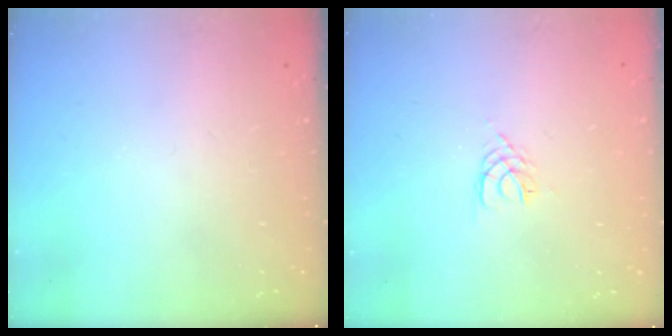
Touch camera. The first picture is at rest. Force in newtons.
{"total": 2.0, "press": 1.9, "slide": 0.3}